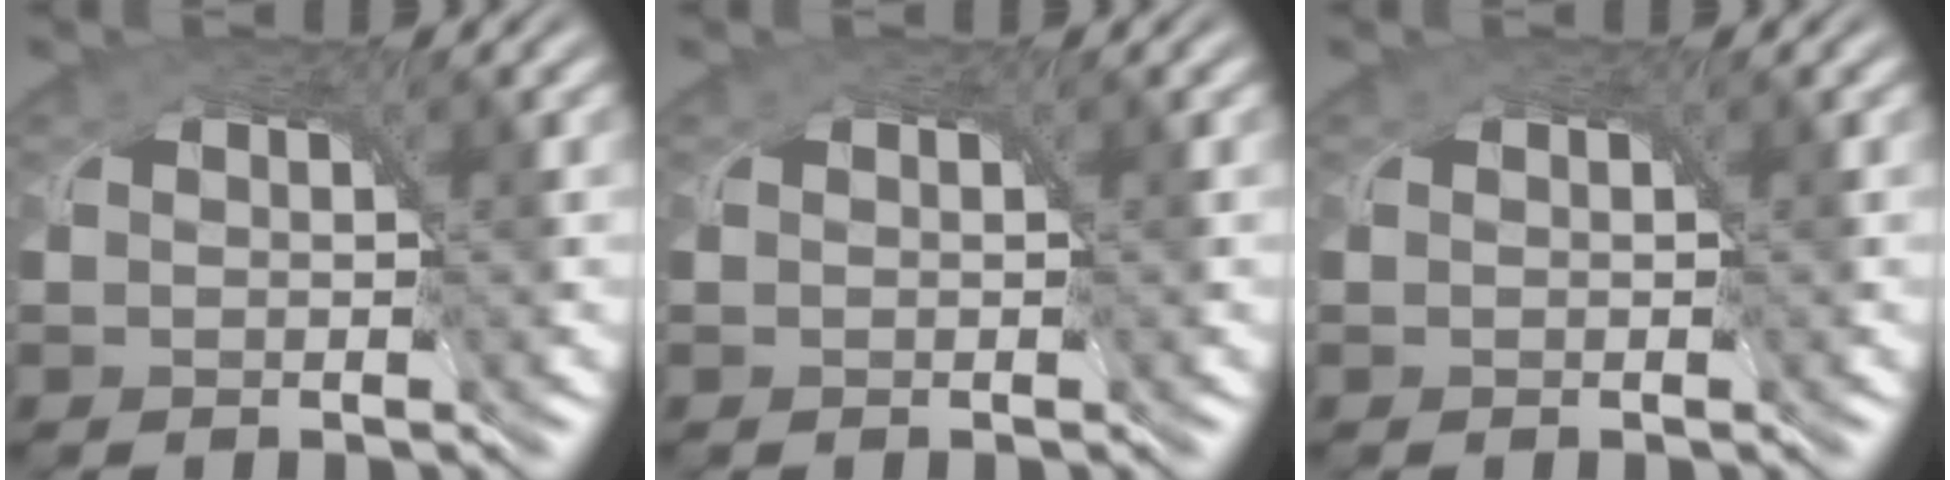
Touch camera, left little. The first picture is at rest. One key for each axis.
{"total": 0.0}
{"total": 0.0}